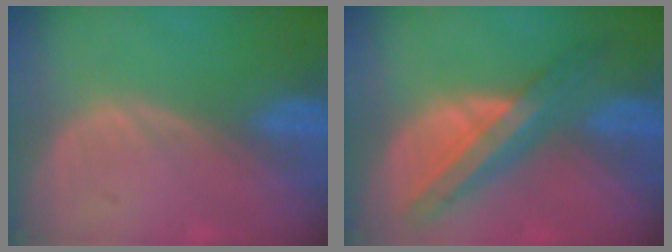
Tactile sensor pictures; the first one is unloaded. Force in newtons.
{"total": 8.4, "press": 7.1, "slide": 4.5}